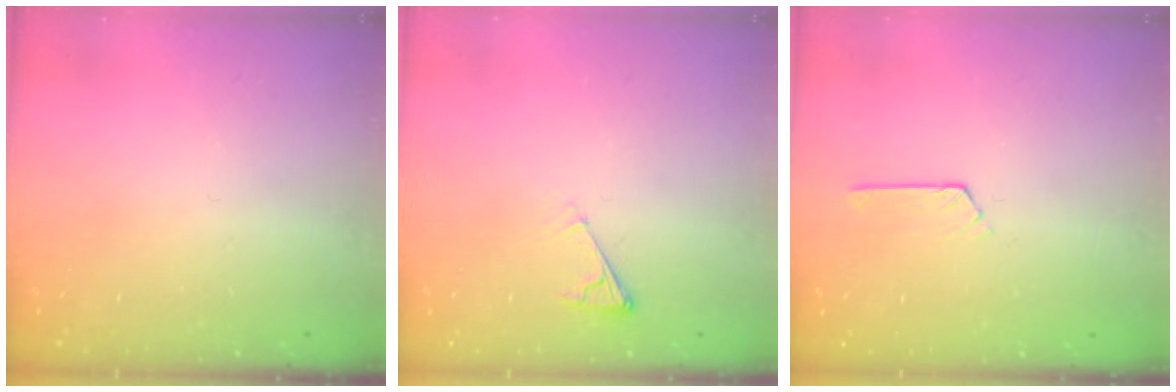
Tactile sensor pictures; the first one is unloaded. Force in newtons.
{"total": 3.0, "press": 3.0, "slide": 0.4}
{"total": 3.0, "press": 3.0, "slide": 0.4}